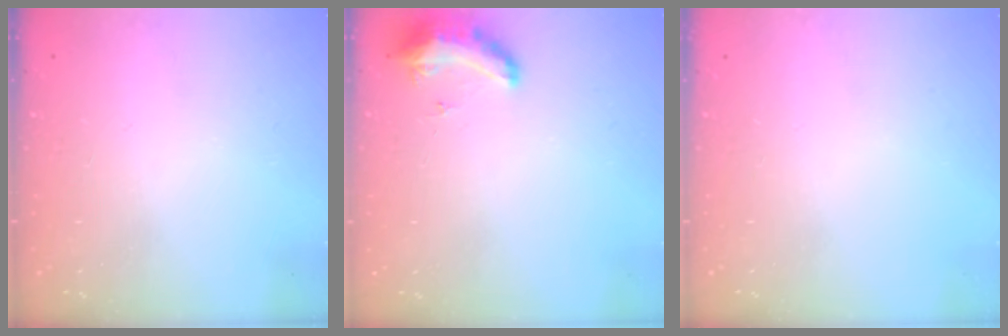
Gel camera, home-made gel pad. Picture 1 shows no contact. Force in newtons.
{"total": 8.7, "press": 8.5, "slide": 1.6}
{"total": 0.0}